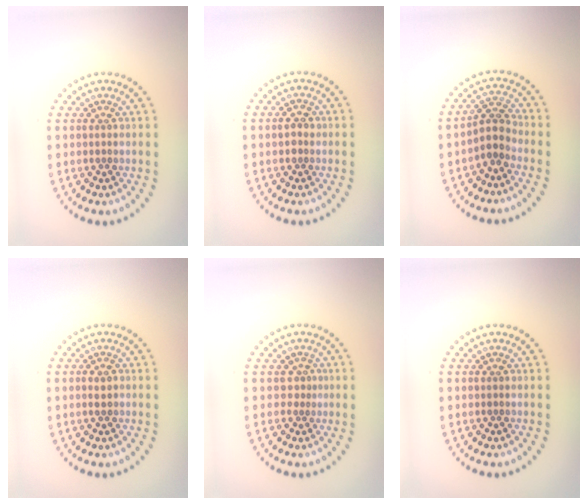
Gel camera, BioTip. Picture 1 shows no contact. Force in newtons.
{"total": 1.3, "press": 1.3, "slide": 0.2}
{"total": 2.5, "press": 2.0, "slide": 1.5}
{"total": 1.1, "press": 1.1, "slide": 0.2}
{"total": 0.9, "press": 0.3, "slide": 0.9}
{"total": 0.0}